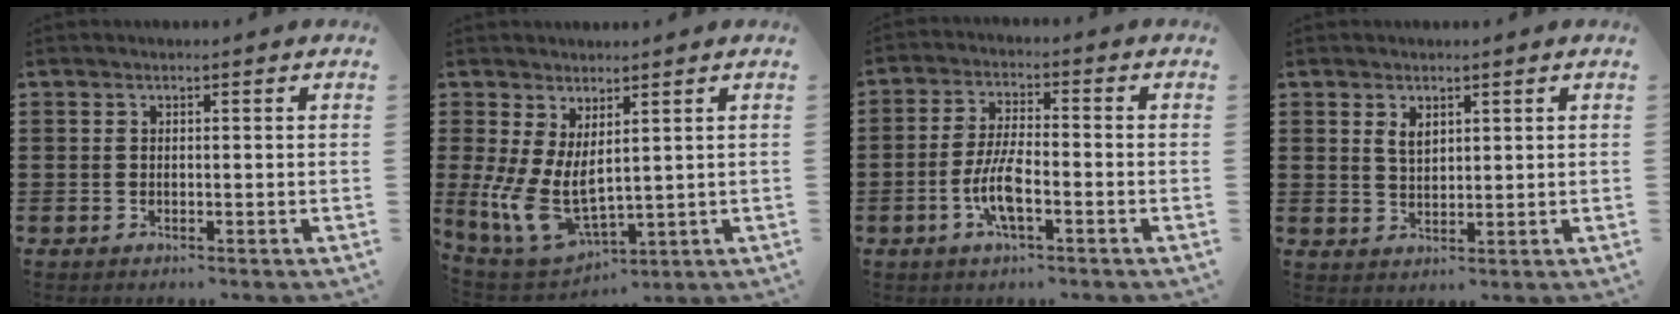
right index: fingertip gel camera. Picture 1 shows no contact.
{"total": 7.9, "force": [0.5, 4.3, 6.6], "torque": [-0.172, -0.027, 0.013]}
{"total": 6.7, "force": [-2.3, 1.9, 6.0], "torque": [-0.142, -0.010, -0.052]}
{"total": 2.3, "force": [1.4, 1.2, 1.3], "torque": [-0.029, 0.003, 0.026]}